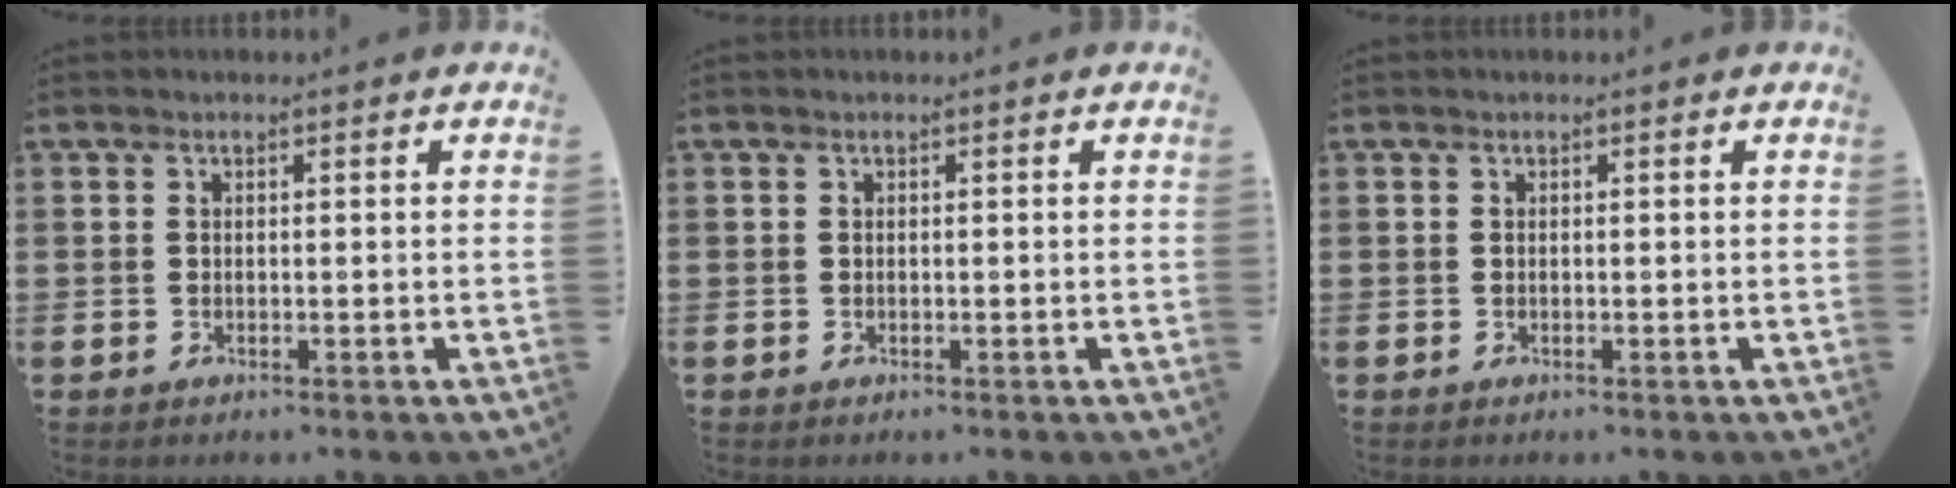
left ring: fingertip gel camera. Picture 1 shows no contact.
{"total": 0.0}
{"total": 0.0}